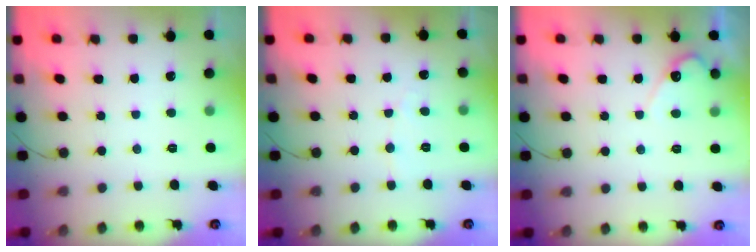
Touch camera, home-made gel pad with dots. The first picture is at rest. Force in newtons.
{"total": 2.5, "press": 2.5, "slide": 0.2}
{"total": 4.6, "press": 4.6, "slide": 0.4}